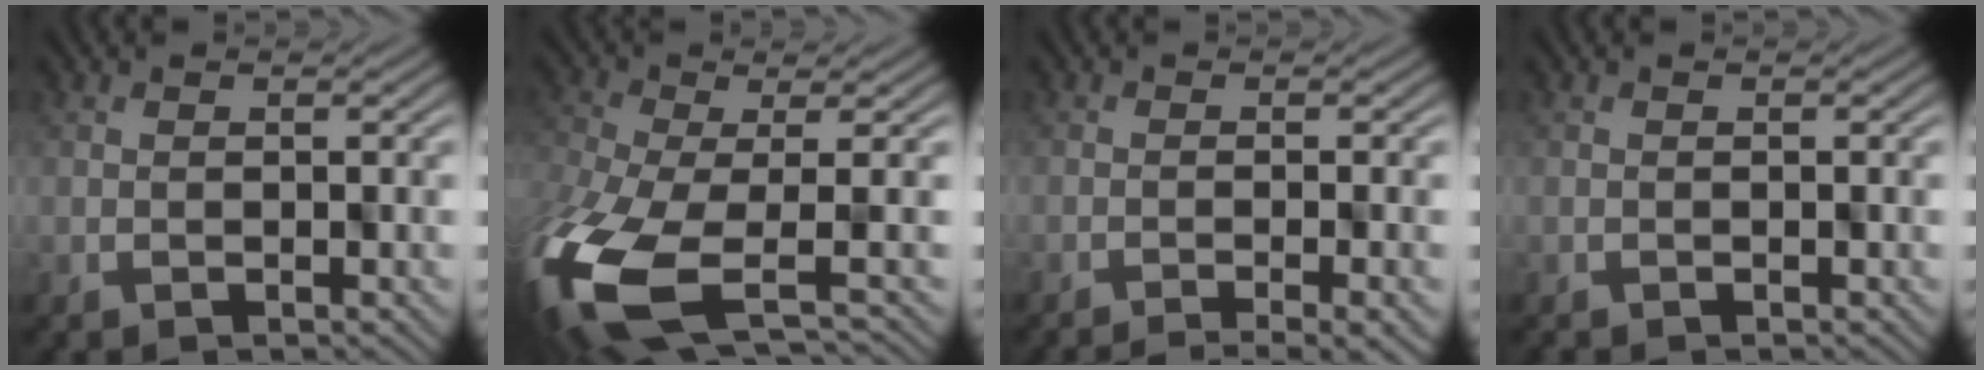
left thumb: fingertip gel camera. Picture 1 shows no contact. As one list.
[{"total": 13.6, "force": [-5.4, 6.4, 10.7], "torque": [-0.292, -0.062, -0.059]}, {"total": 3.6, "force": [-2.6, 0.1, 2.5], "torque": [-0.033, 0.011, -0.043]}, {"total": 0.5, "force": [-0.5, 0.0, 0.0], "torque": [0.000, -0.002, -0.008]}]